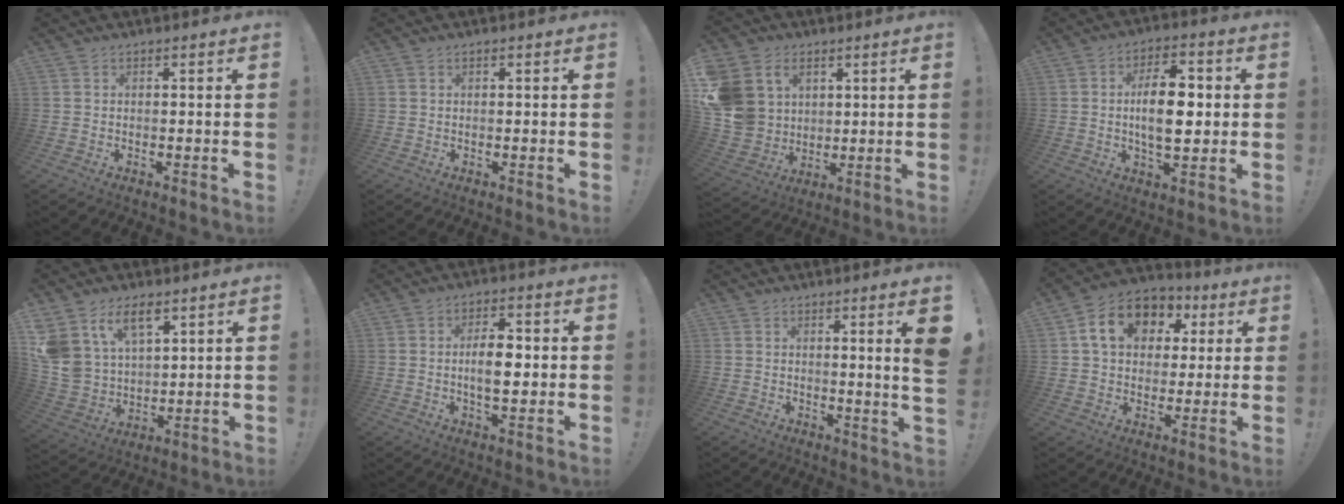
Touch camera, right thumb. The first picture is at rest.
{"total": 0.0}
{"total": 13.4, "force": [4.5, 11.4, 5.5], "torque": [-0.100, -0.021, 0.095]}
{"total": 13.4, "force": [0.2, 7.0, 11.5], "torque": [-0.194, 0.006, 0.000]}
{"total": 13.2, "force": [8.0, 8.0, 6.9], "torque": [-0.150, -0.047, 0.155]}
{"total": 8.1, "force": [-0.4, 3.9, 7.1], "torque": [-0.122, 0.004, -0.013]}
{"total": 6.3, "force": [1.9, -0.7, 5.9], "torque": [-0.086, -0.018, 0.027]}
{"total": 14.6, "force": [4.7, 11.4, 7.9], "torque": [-0.120, 0.001, 0.092]}